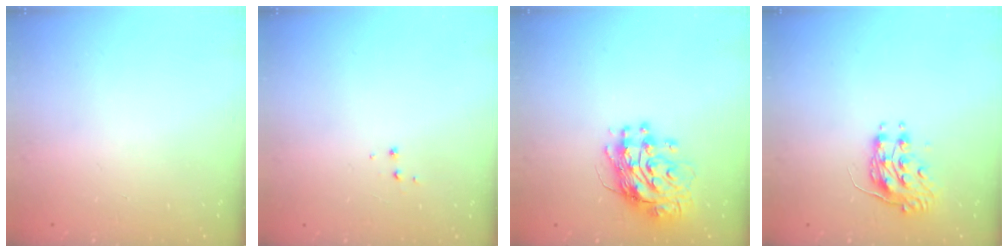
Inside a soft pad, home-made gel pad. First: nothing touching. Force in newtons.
{"total": 3.9, "press": 3.9, "slide": 0.5}
{"total": 11.6, "press": 11.6, "slide": 1.2}
{"total": 8.2, "press": 8.2, "slide": 0.3}